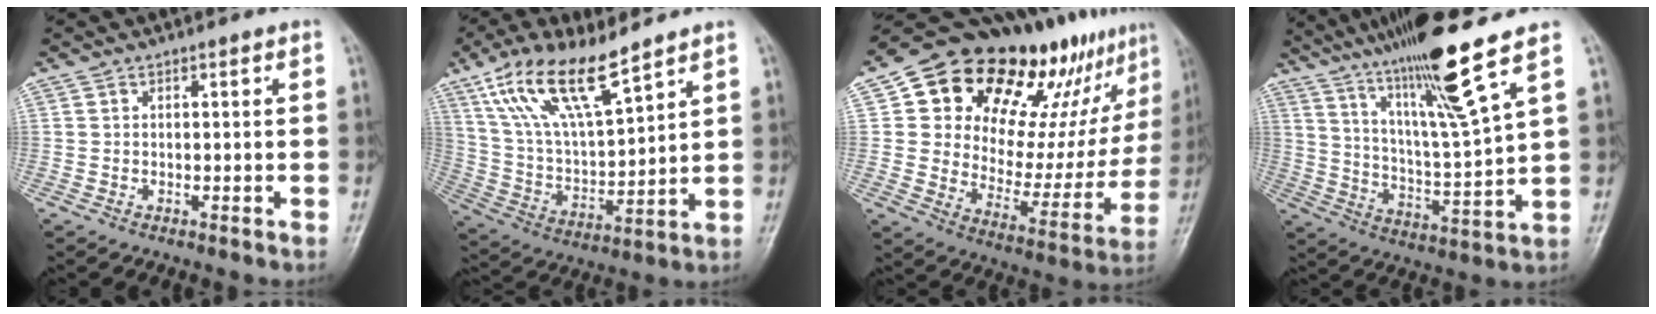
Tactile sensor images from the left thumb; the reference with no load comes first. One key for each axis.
{"total": 16.1, "fx": 10.6, "fy": 4.8, "fz": 11.1, "tx": -0.195, "ty": -0.043, "tz": 0.217}
{"total": 28.1, "fx": 17.3, "fy": 13.6, "fz": 17.5, "tx": -0.204, "ty": -0.040, "tz": 0.265}
{"total": 17.6, "fx": 11.7, "fy": 0.0, "fz": 13.1, "tx": -0.219, "ty": -0.062, "tz": 0.209}